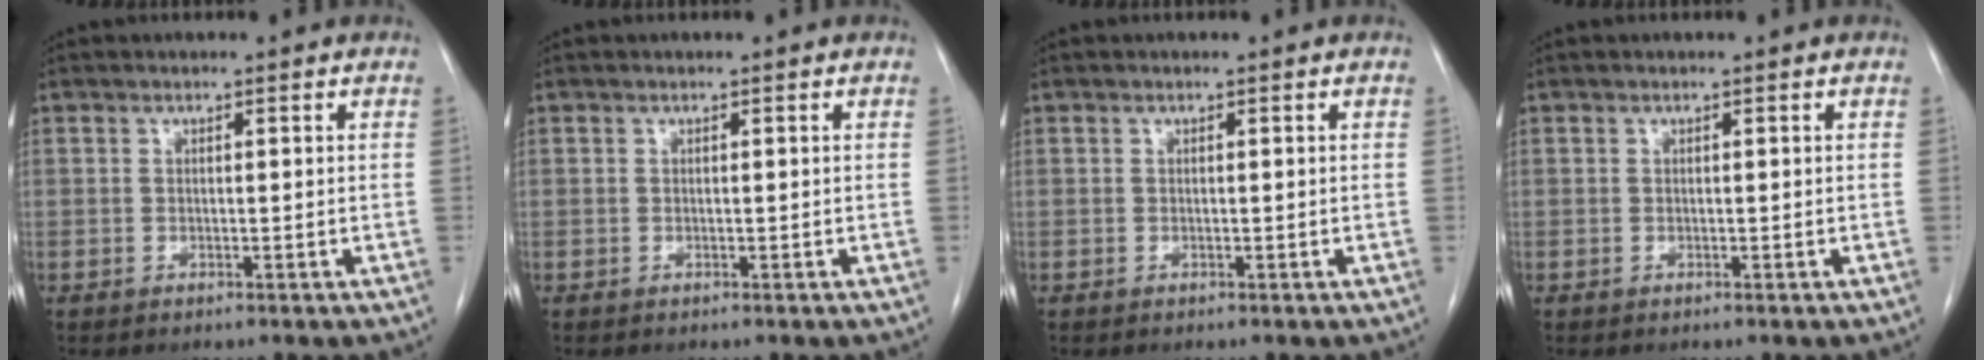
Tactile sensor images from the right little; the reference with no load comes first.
{"total": 0.0}
{"total": 0.0}
{"total": 0.0}